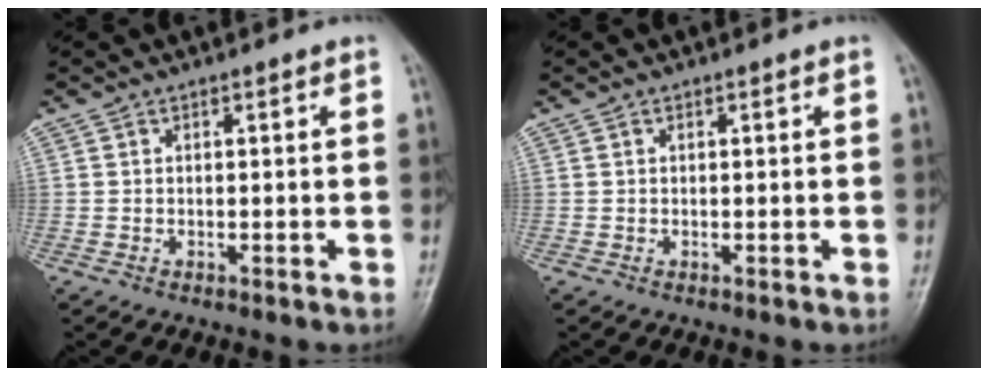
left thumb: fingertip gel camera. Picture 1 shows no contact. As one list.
[{"total": 0.0}]